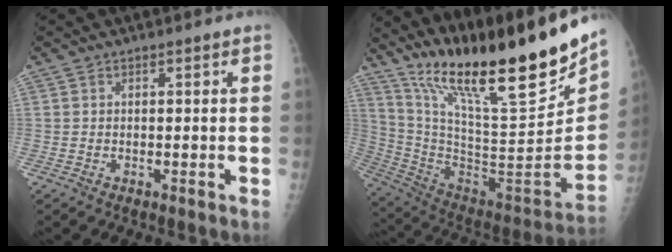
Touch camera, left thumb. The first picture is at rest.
{"total": 30.5, "force": [21.2, 4.2, 21.5], "torque": [-0.330, -0.105, 0.365]}